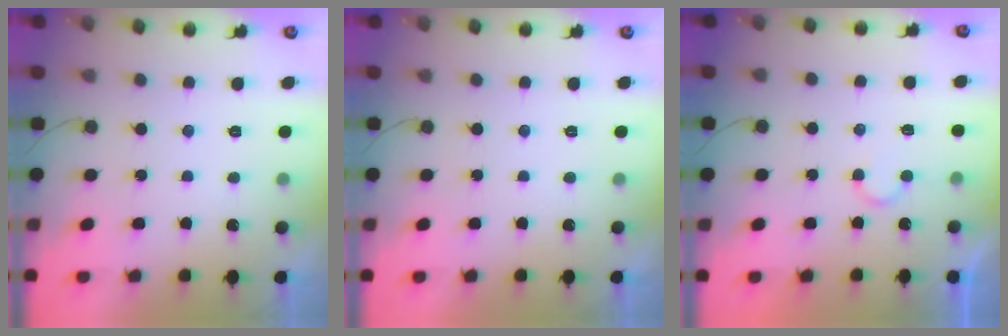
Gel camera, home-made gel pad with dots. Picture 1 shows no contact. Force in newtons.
{"total": 1.8, "press": 1.7, "slide": 0.1}
{"total": 3.8, "press": 3.8, "slide": 0.4}